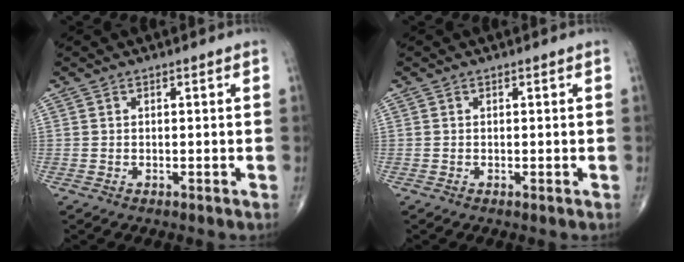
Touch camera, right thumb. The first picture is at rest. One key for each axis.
{"total": 0.0}